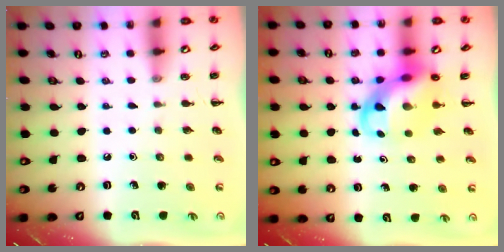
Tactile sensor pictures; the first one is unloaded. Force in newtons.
{"total": 8.5, "press": 8.2, "slide": 2.2}